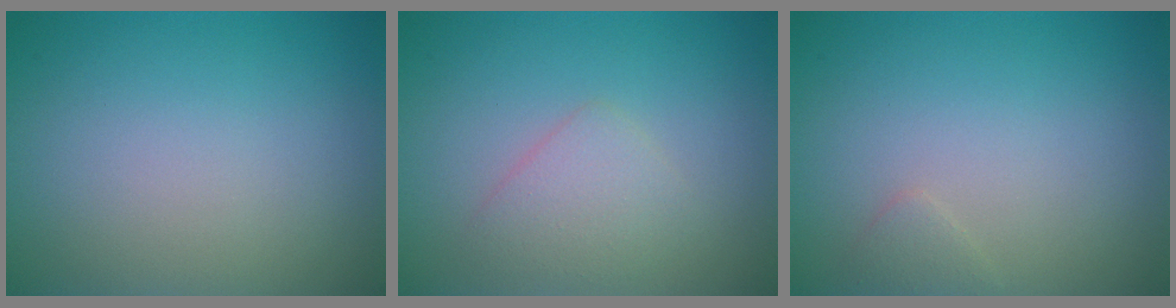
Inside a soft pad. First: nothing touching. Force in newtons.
{"total": 2.2, "press": 2.2, "slide": 0.1}
{"total": 0.8, "press": 0.8, "slide": 0.1}